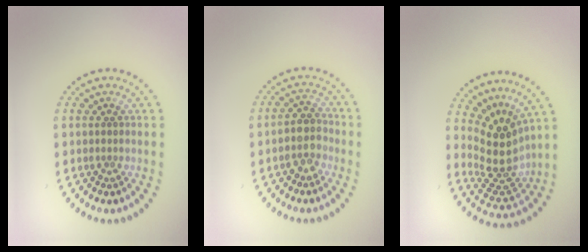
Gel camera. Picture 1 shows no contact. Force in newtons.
{"total": 2.5, "press": 2.2, "slide": 1.0}
{"total": 4.7, "press": 3.8, "slide": 2.8}